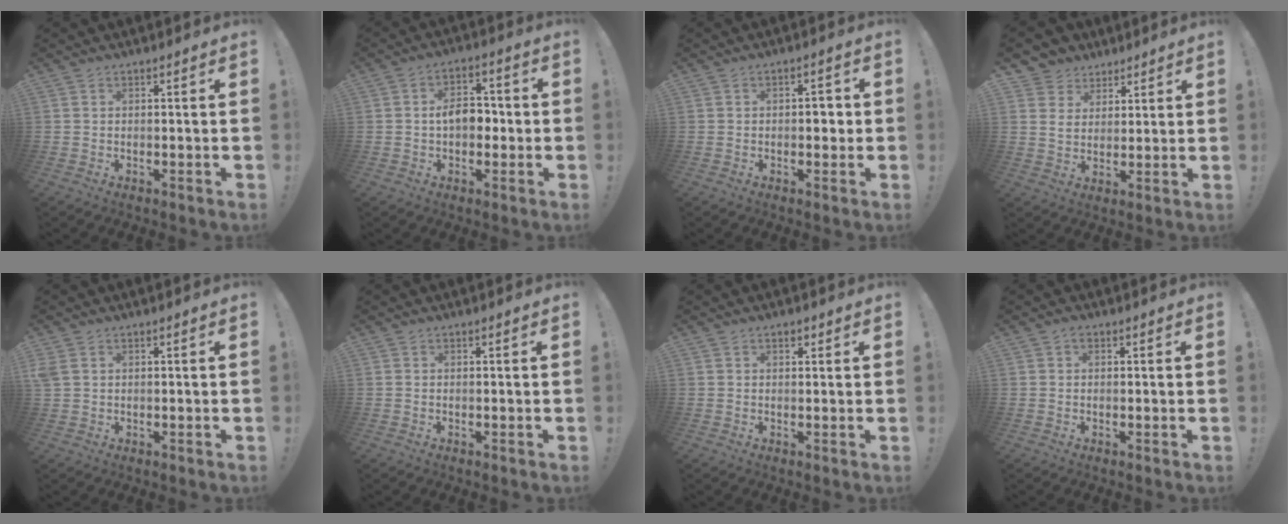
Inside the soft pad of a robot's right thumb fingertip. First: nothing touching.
{"total": 8.4, "force": [-0.6, 5.6, 6.2], "torque": [-0.093, 0.015, -0.012]}
{"total": 3.4, "force": [-0.5, 2.3, 2.4], "torque": [-0.029, 0.006, -0.013]}
{"total": 6.7, "force": [3.7, 5.5, 0.9], "torque": [-0.017, -0.027, 0.074]}
{"total": 2.2, "force": [0.7, 1.1, 1.8], "torque": [-0.035, 0.002, 0.015]}
{"total": 0.0}
{"total": 1.5, "force": [1.0, 0.9, 0.8], "torque": [0.000, -0.004, 0.014]}
{"total": 1.0, "force": [0.3, 0.8, 0.4], "torque": [-0.002, 0.002, 0.003]}